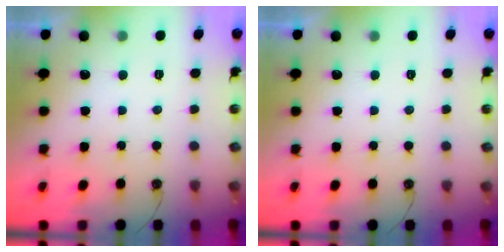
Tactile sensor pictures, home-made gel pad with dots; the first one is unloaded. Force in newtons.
{"total": 0.0}